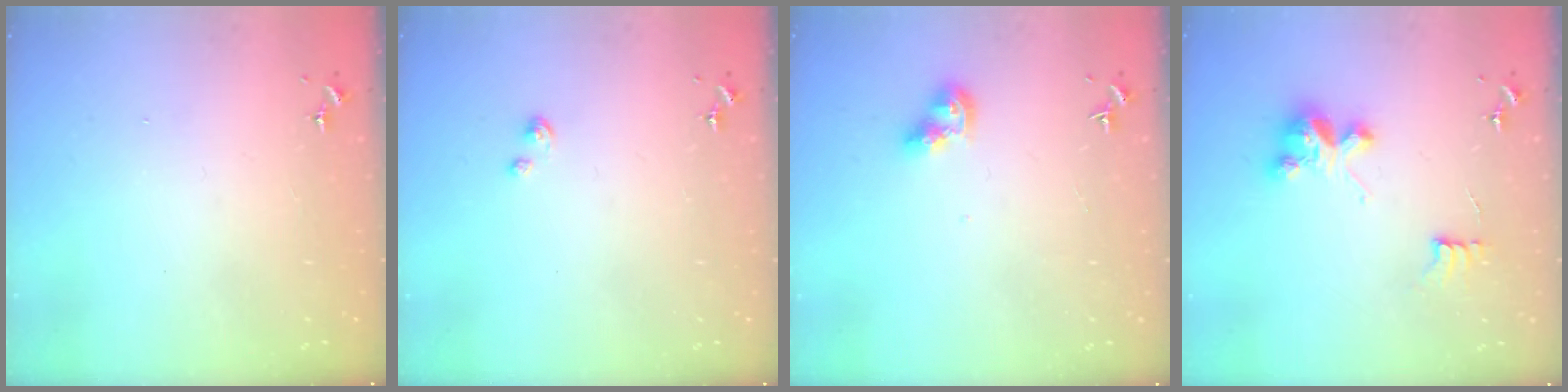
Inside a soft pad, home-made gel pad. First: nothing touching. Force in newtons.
{"total": 2.8, "press": 2.8, "slide": 0.3}
{"total": 8.9, "press": 8.9, "slide": 0.8}
{"total": 9.0, "press": 9.0, "slide": 0.3}